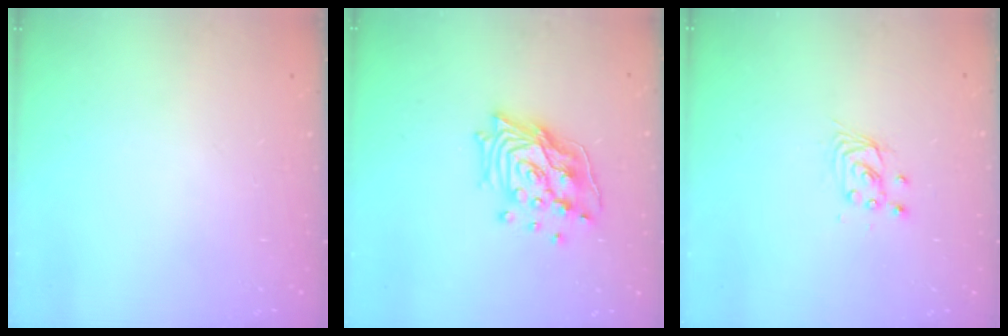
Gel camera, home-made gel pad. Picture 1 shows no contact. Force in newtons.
{"total": 15.3, "press": 15.1, "slide": 2.7}
{"total": 3.2, "press": 3.2, "slide": 0.2}